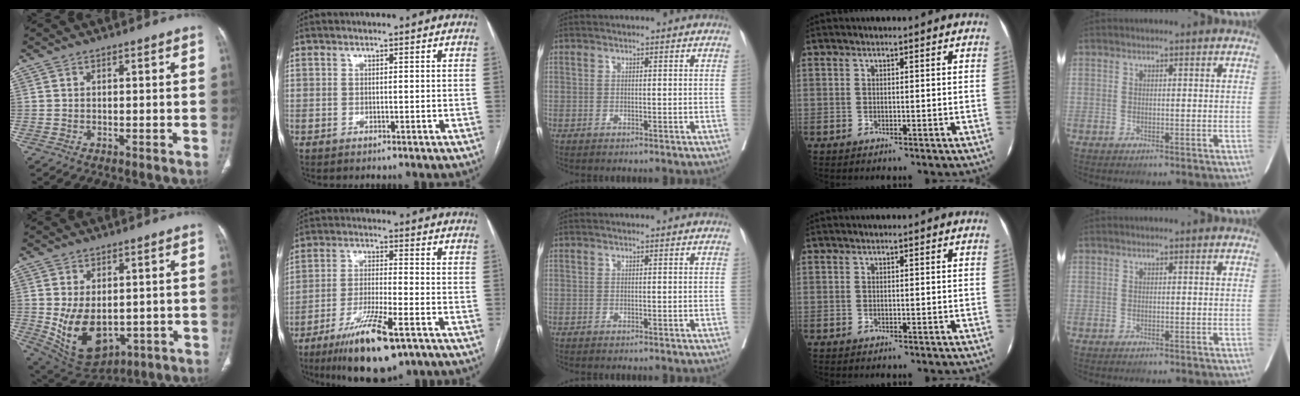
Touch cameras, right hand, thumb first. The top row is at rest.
{"thumb": {"total": 12.7, "force": [-1.2, 8.1, 9.7], "torque": [-0.151, -0.013, 0.015]}, "index": {"total": 13.4, "force": [-8.1, 2.1, 10.5], "torque": [-0.192, -0.027, -0.135]}}